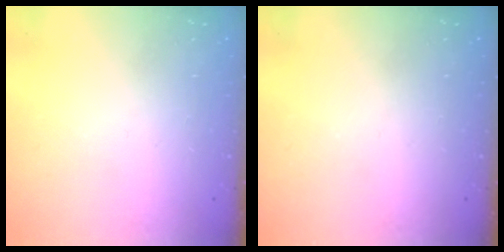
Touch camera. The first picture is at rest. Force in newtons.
{"total": 0.0}